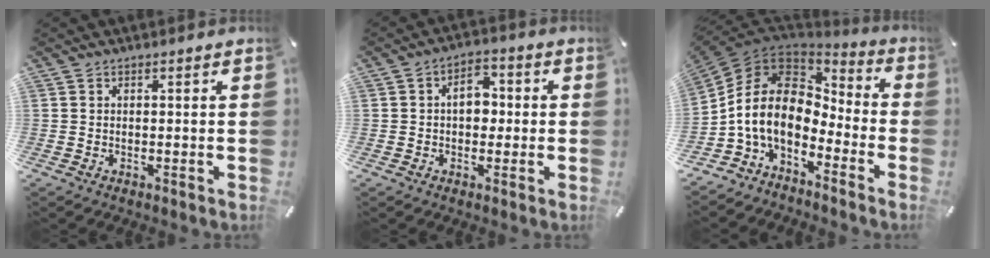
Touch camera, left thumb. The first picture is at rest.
{"total": 6.7, "force": [0.0, 4.4, 5.1], "torque": [-0.062, 0.003, -0.006]}
{"total": 13.7, "force": [-2.5, 9.3, 9.7], "torque": [-0.224, 0.009, -0.054]}